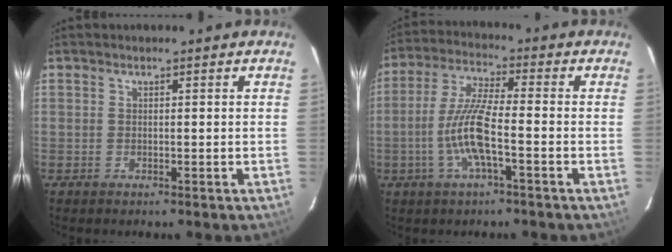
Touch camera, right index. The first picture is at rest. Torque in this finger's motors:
{"motor_torque": [1.78, -0.10, 0.60, 0.10]}